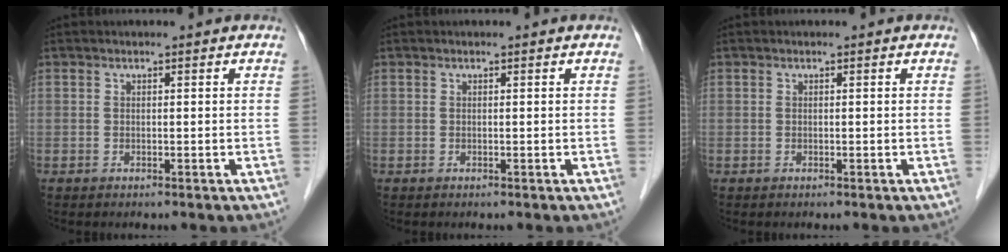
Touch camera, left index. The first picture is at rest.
{"total": 0.0}
{"total": 0.0}